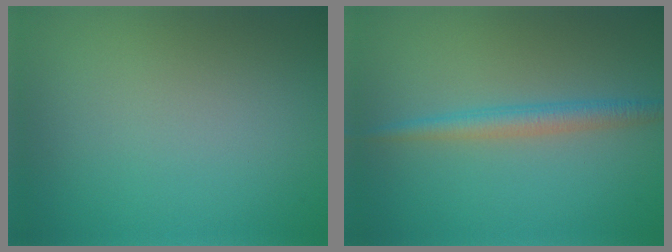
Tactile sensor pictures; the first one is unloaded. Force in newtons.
{"total": 2.5, "press": 2.5, "slide": 0.0}